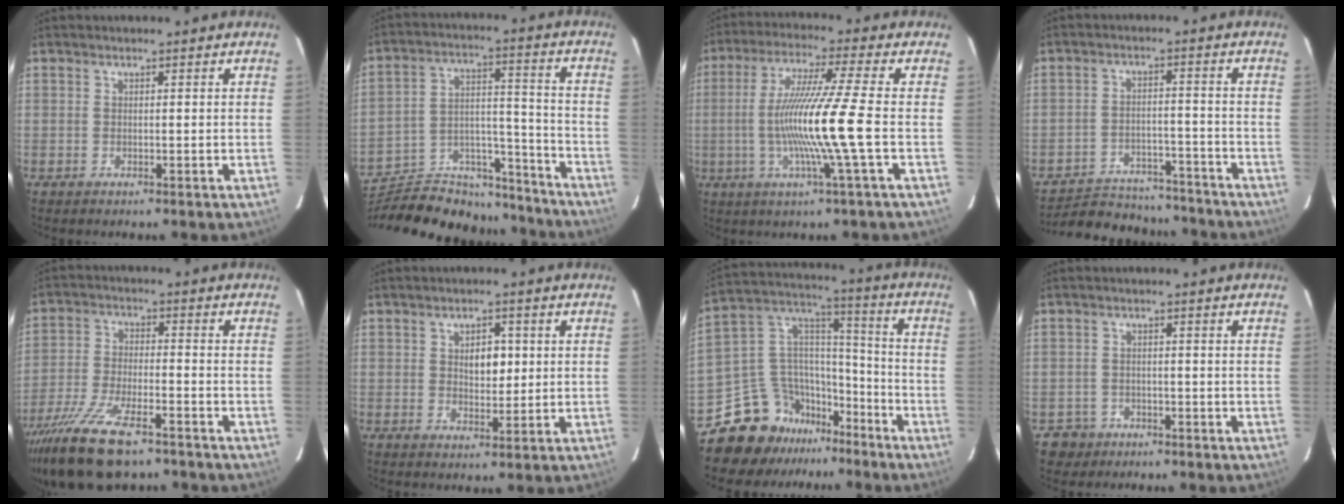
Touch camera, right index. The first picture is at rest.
{"total": 19.6, "force": [-18.7, 4.6, 3.7], "torque": [-0.085, 0.034, -0.281]}
{"total": 12.6, "force": [-2.1, -2.1, 12.2], "torque": [-0.240, -0.013, -0.043]}
{"total": 14.6, "force": [-13.8, 4.0, 2.7], "torque": [-0.046, 0.012, -0.193]}
{"total": 13.8, "force": [-10.3, 3.4, 8.6], "torque": [-0.171, -0.034, -0.185]}
{"total": 4.1, "force": [0.8, 2.3, 3.3], "torque": [-0.049, 0.002, 0.017]}
{"total": 15.7, "force": [-11.9, 9.8, 3.0], "torque": [-0.047, 0.101, -0.201]}
{"total": 3.3, "force": [-1.7, 2.8, -0.5], "torque": [0.011, 0.010, -0.027]}